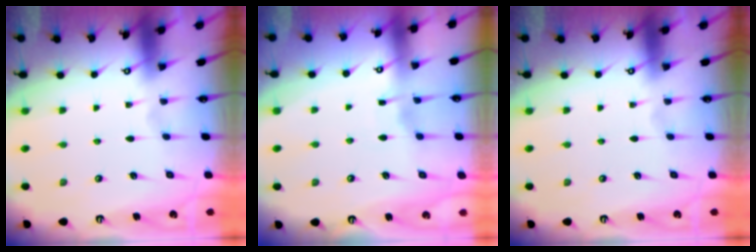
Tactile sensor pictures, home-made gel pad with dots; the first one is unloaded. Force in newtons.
{"total": 3.4, "press": 3.4, "slide": 0.4}
{"total": 0.0}